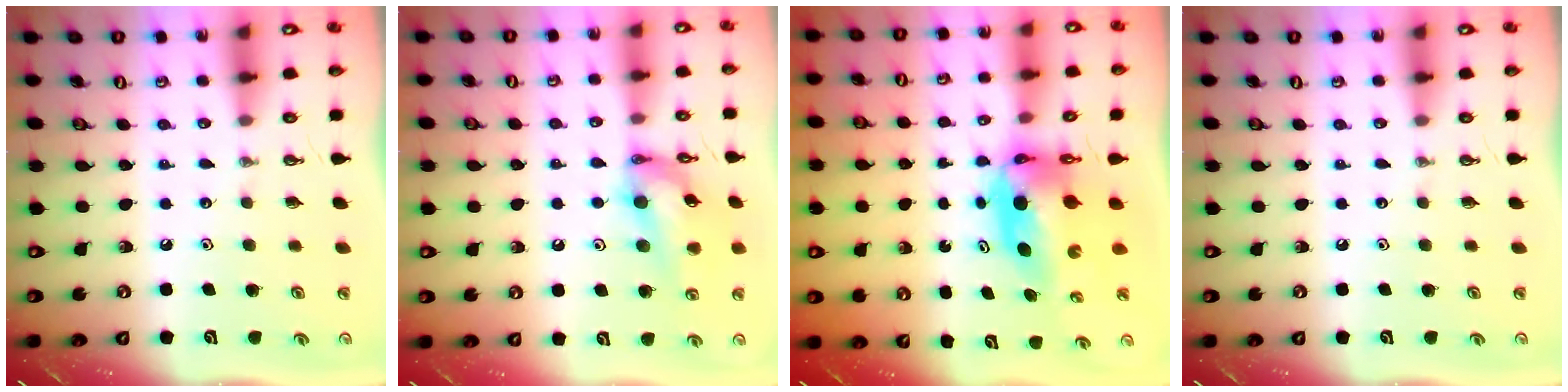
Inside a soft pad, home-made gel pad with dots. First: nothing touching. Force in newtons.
{"total": 14.1, "press": 14.0, "slide": 1.3}
{"total": 6.6, "press": 6.5, "slide": 0.6}
{"total": 0.0}